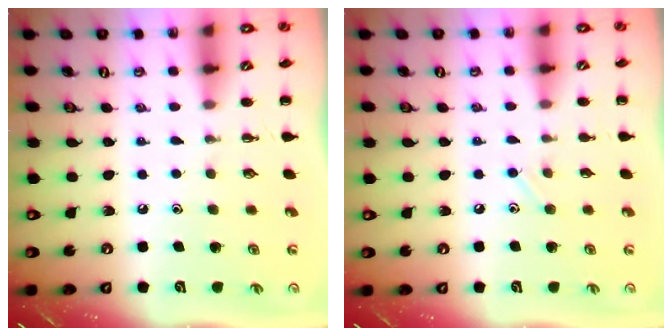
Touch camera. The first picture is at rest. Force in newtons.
{"total": 4.0, "press": 3.8, "slide": 1.2}